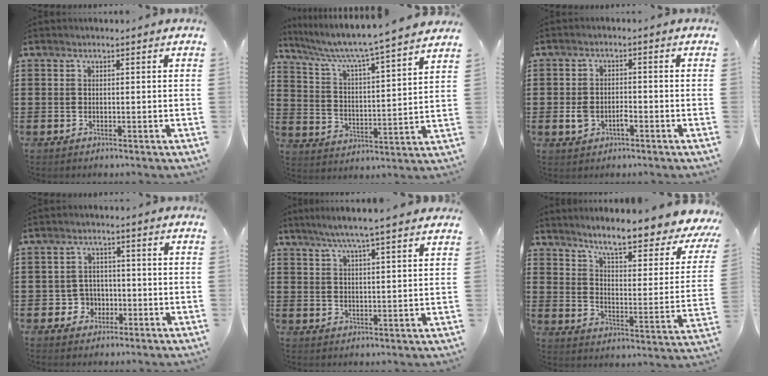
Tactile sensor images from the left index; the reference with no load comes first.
{"total": 5.3, "force": [4.7, -0.5, 2.4], "torque": [-0.070, -0.044, 0.069]}
{"total": 3.0, "force": [-1.2, 1.8, 2.1], "torque": [-0.047, 0.001, -0.023]}
{"total": 3.5, "force": [-1.3, 3.1, 1.2], "torque": [-0.031, 0.004, -0.028]}
{"total": 5.5, "force": [4.7, -0.3, 3.0], "torque": [-0.070, -0.013, 0.082]}
{"total": 7.8, "force": [6.5, -0.1, 4.4], "torque": [-0.095, -0.052, 0.099]}